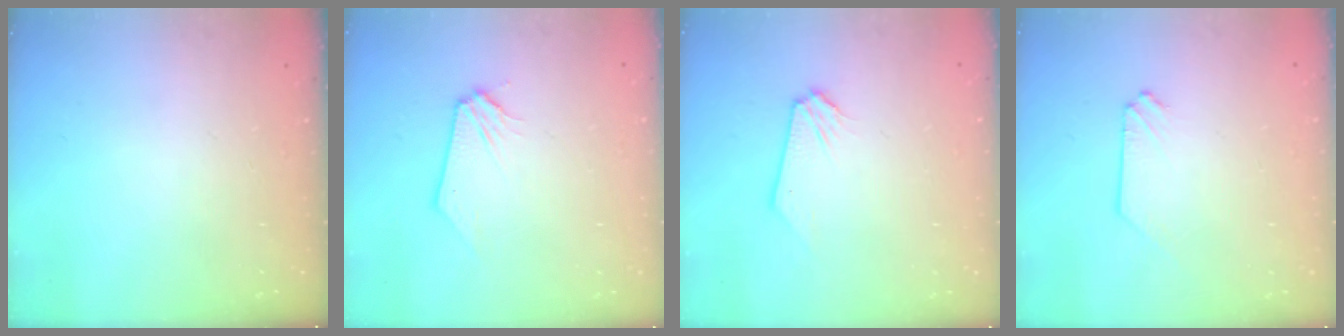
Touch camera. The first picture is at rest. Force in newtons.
{"total": 0.0}
{"total": 0.0}
{"total": 0.0}